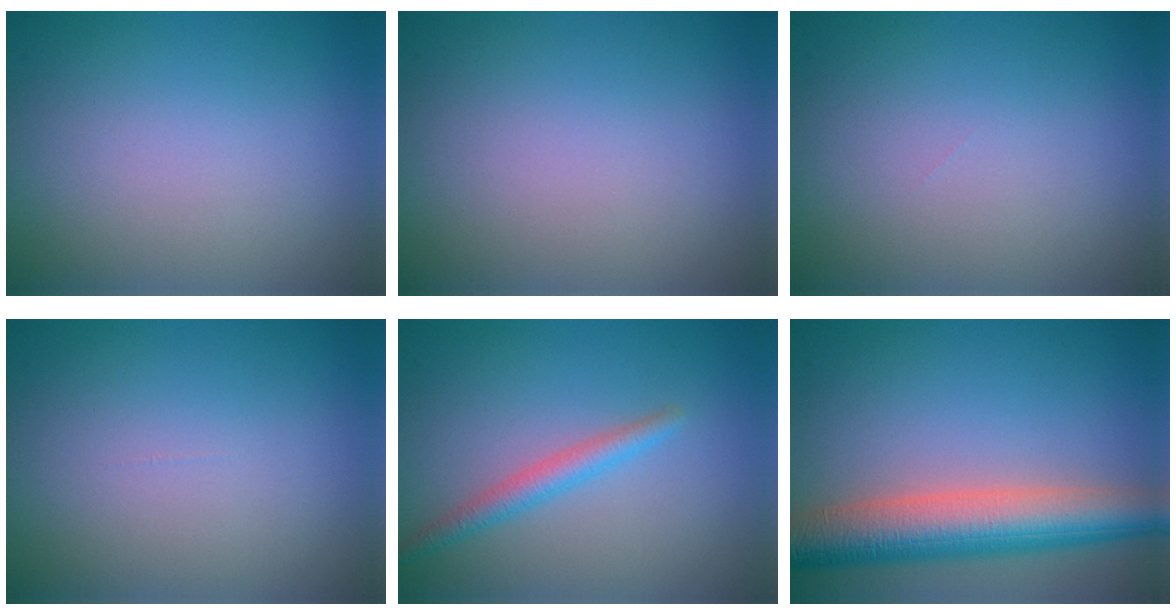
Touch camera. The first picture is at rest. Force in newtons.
{"total": 0.0}
{"total": 0.0}
{"total": 0.0}
{"total": 2.2, "press": 2.2, "slide": 0.0}
{"total": 8.1, "press": 8.1, "slide": 0.4}